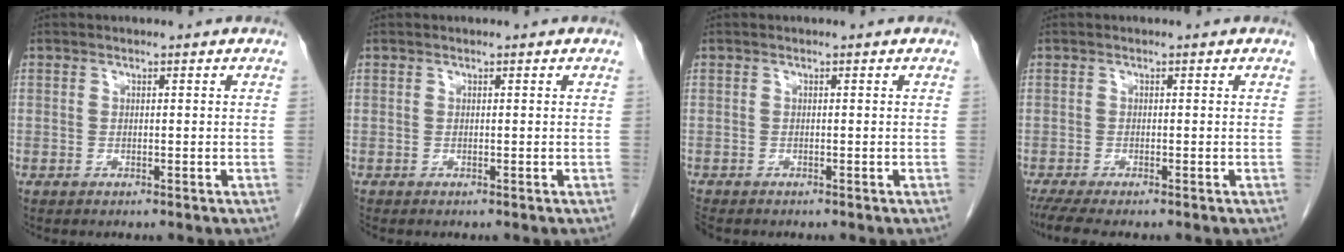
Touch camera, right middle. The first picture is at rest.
{"total": 0.0}
{"total": 2.0, "force": [-1.8, 0.6, 0.6], "torque": [-0.016, -0.007, -0.030]}
{"total": 5.4, "force": [-4.4, 0.6, 3.1], "torque": [-0.049, -0.013, -0.071]}